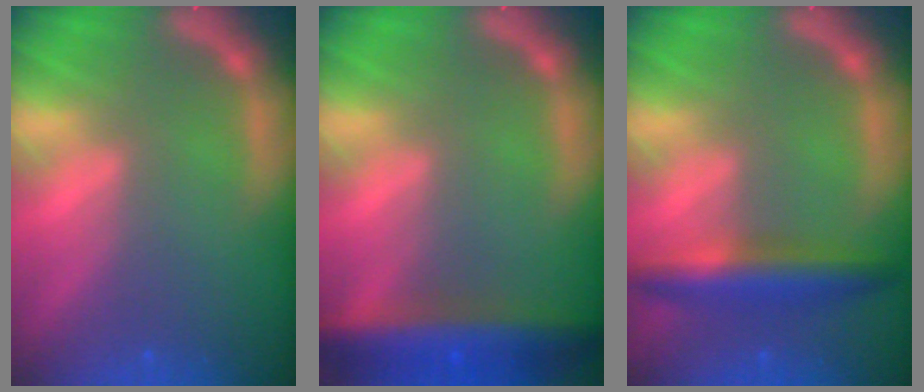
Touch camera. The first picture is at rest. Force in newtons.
{"total": 7.4}
{"total": 5.0}